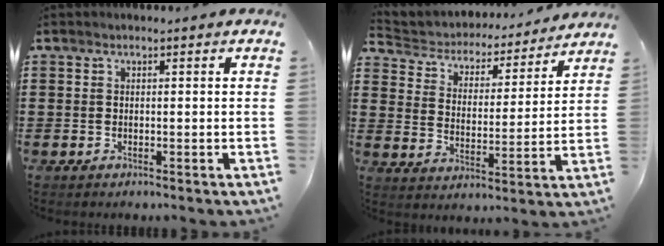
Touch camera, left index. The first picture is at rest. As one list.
[{"total": 3.9, "force": [3.8, 0.9, 0.2], "torque": [-0.030, -0.033, 0.058]}]